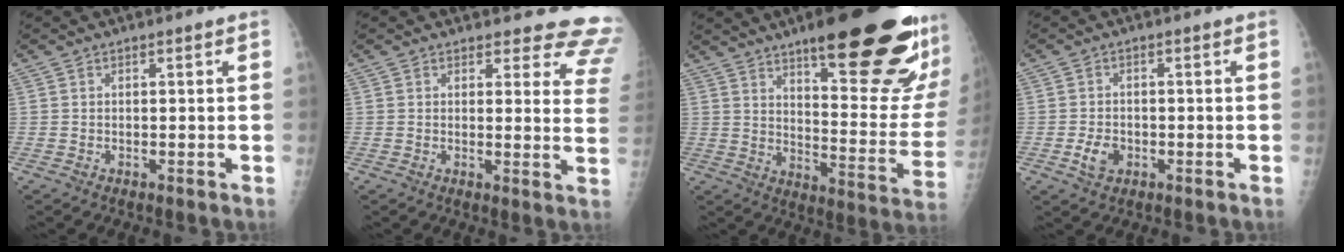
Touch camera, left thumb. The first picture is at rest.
{"total": 12.6, "force": [12.0, 3.7, 1.4], "torque": [0.044, -0.104, 0.092]}
{"total": 28.4, "force": [17.1, 6.7, 21.6], "torque": [-0.239, -0.073, 0.247]}
{"total": 3.6, "force": [-1.2, 2.6, 2.2], "torque": [-0.036, 0.002, -0.018]}